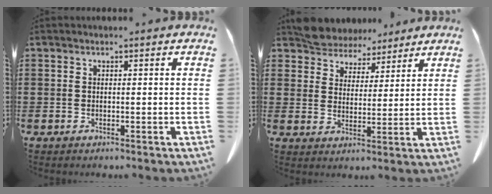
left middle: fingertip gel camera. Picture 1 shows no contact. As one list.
[{"total": 5.7, "force": [5.5, 1.8, 0.0], "torque": [-0.031, -0.024, 0.104]}]